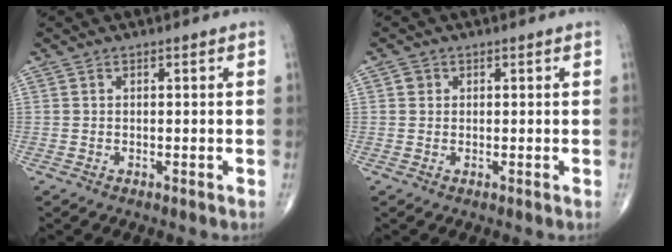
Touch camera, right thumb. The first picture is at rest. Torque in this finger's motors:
{"motor_torque": [-0.20, 0.01, 0.29, -0.09, -0.06]}